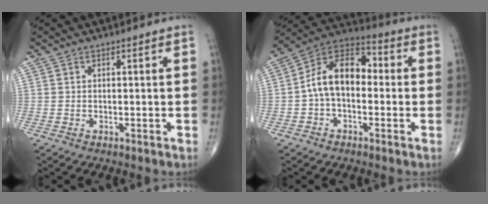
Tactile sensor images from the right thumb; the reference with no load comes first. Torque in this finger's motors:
{"motor_torque": [1.72, 1.76, 0.94, -0.47, 0.12]}